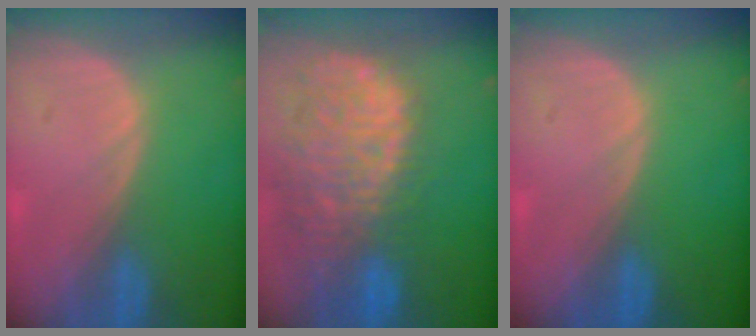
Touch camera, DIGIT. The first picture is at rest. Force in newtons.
{"total": 14.1, "press": 11.6, "slide": 8.0}
{"total": 0.0}